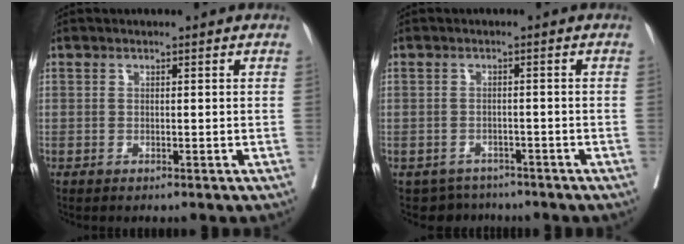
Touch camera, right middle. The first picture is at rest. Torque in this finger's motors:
{"motor_torque": [-0.23, -0.16, 0.00, -0.02]}